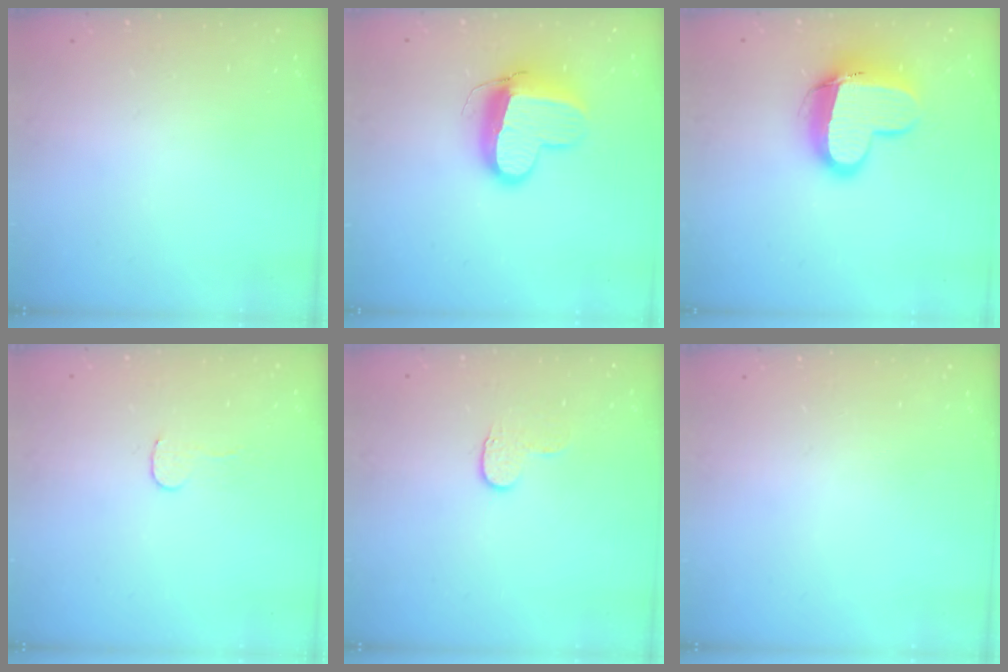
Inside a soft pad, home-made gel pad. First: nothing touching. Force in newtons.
{"total": 12.7, "press": 12.6, "slide": 1.4}
{"total": 13.5, "press": 13.5, "slide": 1.4}
{"total": 4.1, "press": 4.1, "slide": 0.3}
{"total": 5.8, "press": 5.8, "slide": 0.5}
{"total": 0.0}